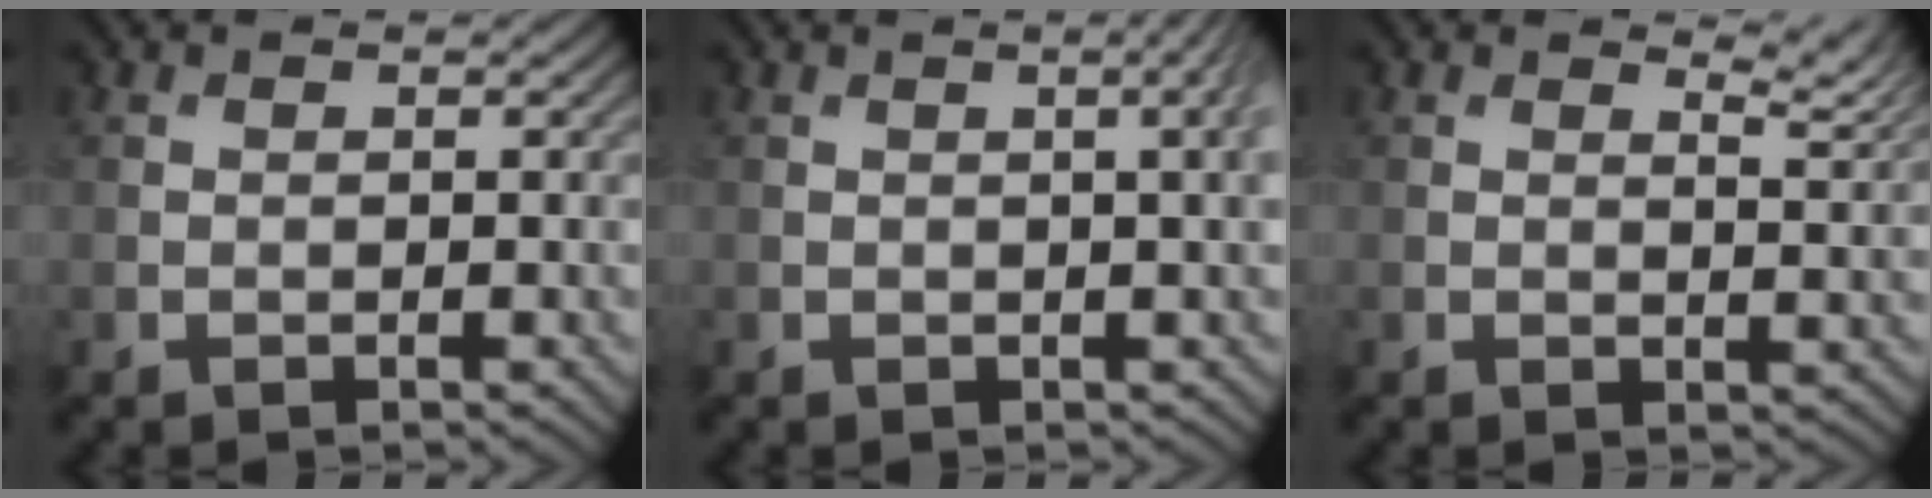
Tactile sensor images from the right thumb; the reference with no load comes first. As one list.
[{"total": 3.3, "force": [0.5, 0.8, 3.2], "torque": [-0.035, 0.014, 0.005]}, {"total": 2.8, "force": [2.1, 0.7, 1.7], "torque": [-0.024, -0.008, 0.036]}]